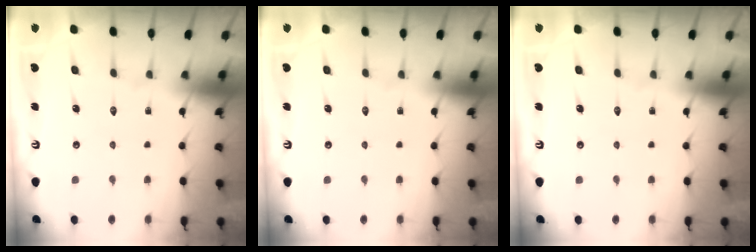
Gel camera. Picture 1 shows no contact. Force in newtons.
{"total": 0.0}
{"total": 0.0}